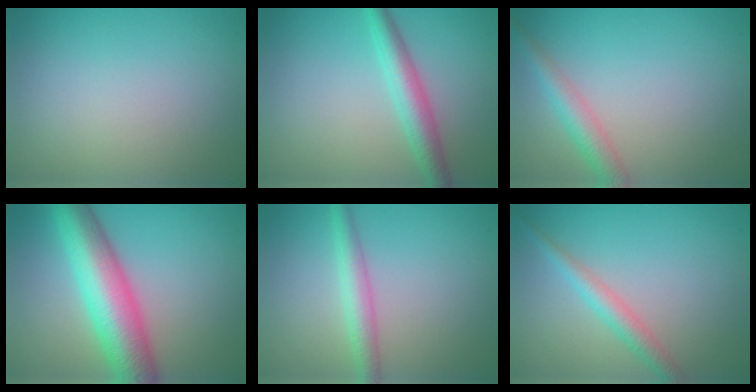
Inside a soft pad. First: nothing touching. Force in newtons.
{"total": 3.6, "press": 3.6, "slide": 0.1}
{"total": 2.9, "press": 2.9, "slide": 0.2}
{"total": 9.1, "press": 9.1, "slide": 0.3}
{"total": 2.7, "press": 2.7, "slide": 0.1}
{"total": 2.5, "press": 2.5, "slide": 0.1}